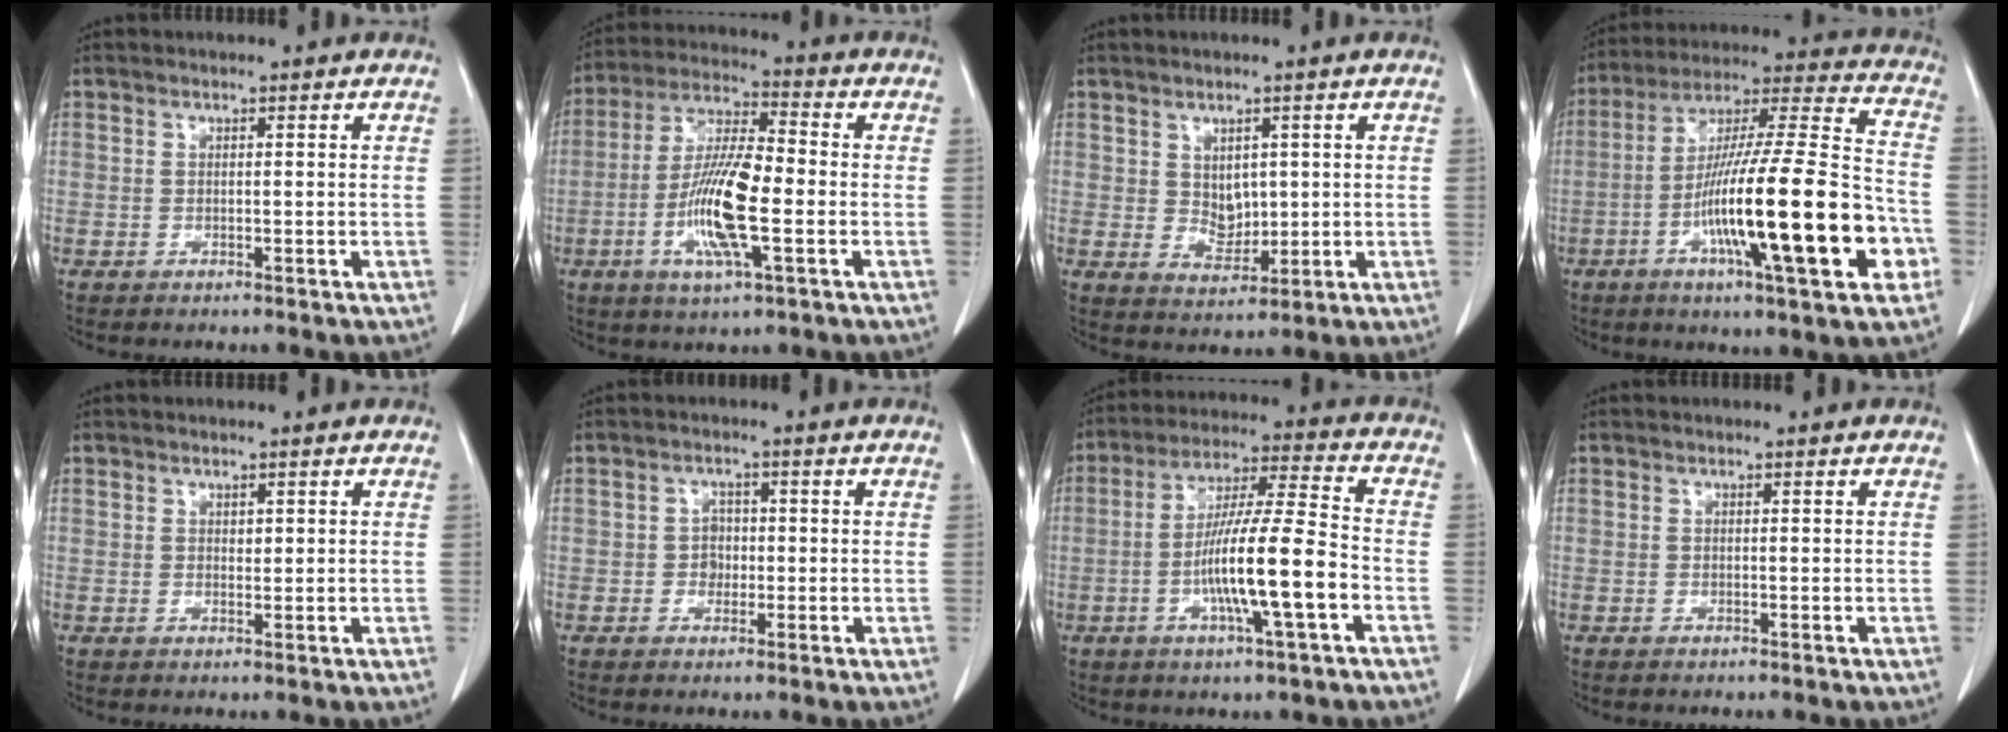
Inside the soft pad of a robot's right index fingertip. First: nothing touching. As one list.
[{"total": 13.0, "force": [-3.1, 2.2, 12.4], "torque": [-0.245, -0.004, -0.061]}, {"total": 4.1, "force": [1.0, 2.5, 3.0], "torque": [-0.057, -0.007, 0.031]}, {"total": 24.8, "force": [-7.5, 2.1, 23.5], "torque": [-0.367, -0.010, -0.124]}, {"total": 0.8, "force": [0.4, 0.5, 0.4], "torque": [-0.003, -0.002, 0.006]}, {"total": 2.3, "force": [-0.4, 1.9, 1.1], "torque": [-0.011, 0.006, -0.005]}, {"total": 13.4, "force": [-3.8, 0.2, 12.8], "torque": [-0.233, -0.001, -0.072]}, {"total": 0.0}]